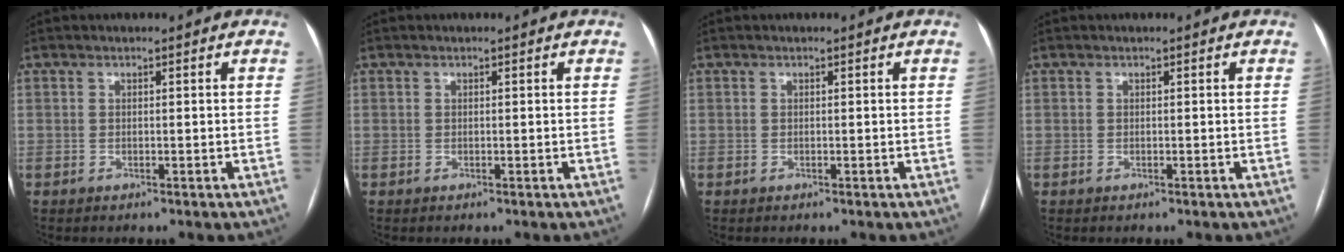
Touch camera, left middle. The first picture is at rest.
{"total": 0.0}
{"total": 0.0}
{"total": 0.0}